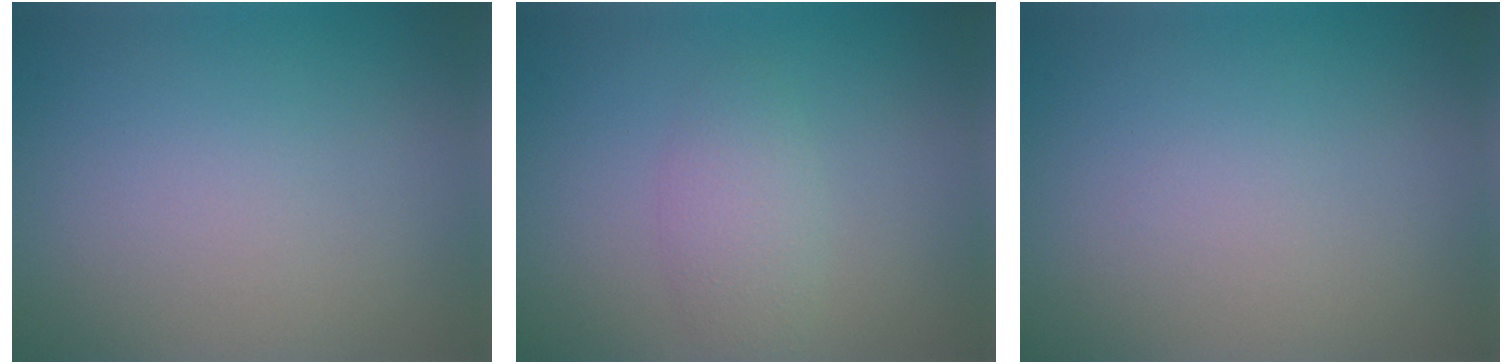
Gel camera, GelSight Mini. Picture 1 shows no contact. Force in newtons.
{"total": 1.2, "press": 1.2, "slide": 0.2}
{"total": 0.0}